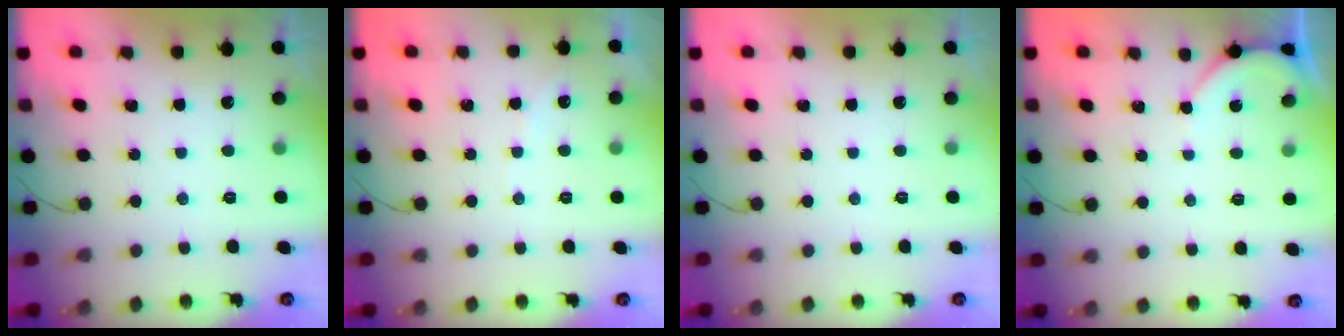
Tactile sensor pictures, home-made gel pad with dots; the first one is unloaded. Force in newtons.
{"total": 2.8, "press": 2.8, "slide": 0.5}
{"total": 0.0}
{"total": 2.8, "press": 2.8, "slide": 0.4}